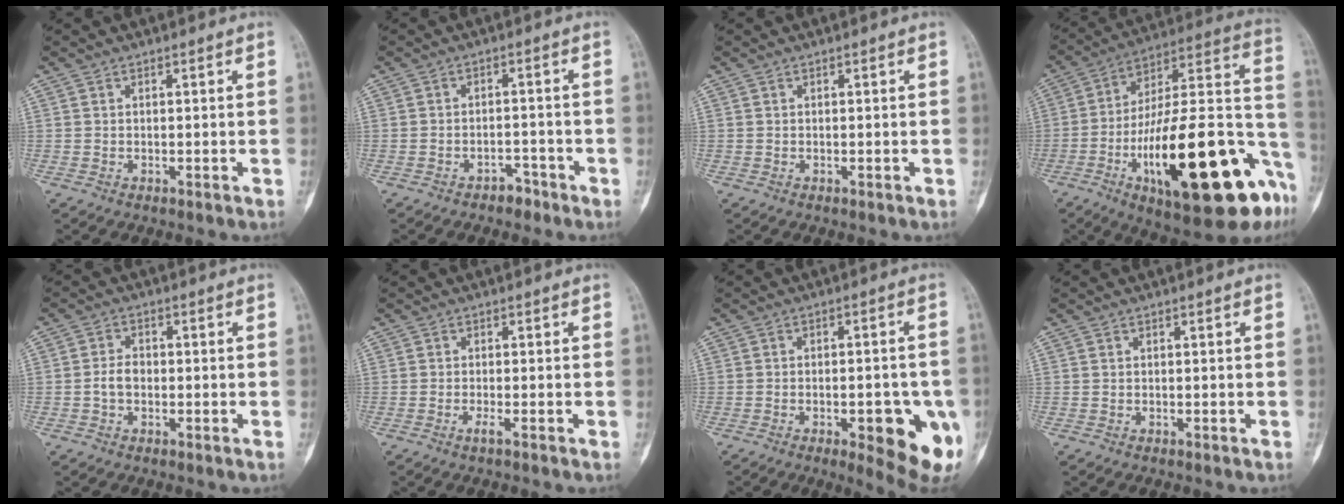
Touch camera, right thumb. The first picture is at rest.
{"total": 2.9, "force": [-2.2, 1.6, 1.0], "torque": [-0.010, 0.020, -0.028]}
{"total": 0.0}
{"total": 34.3, "force": [-12.3, 11.1, 30.0], "torque": [-0.399, 0.043, -0.179]}
{"total": 3.1, "force": [-0.6, 2.2, 2.1], "torque": [-0.036, 0.013, -0.014]}
{"total": 1.2, "force": [-0.7, 0.0, 0.9], "torque": [-0.024, -0.001, -0.015]}
{"total": 13.7, "force": [-4.6, 4.8, 12.0], "torque": [-0.120, 0.010, -0.041]}
{"total": 0.0}